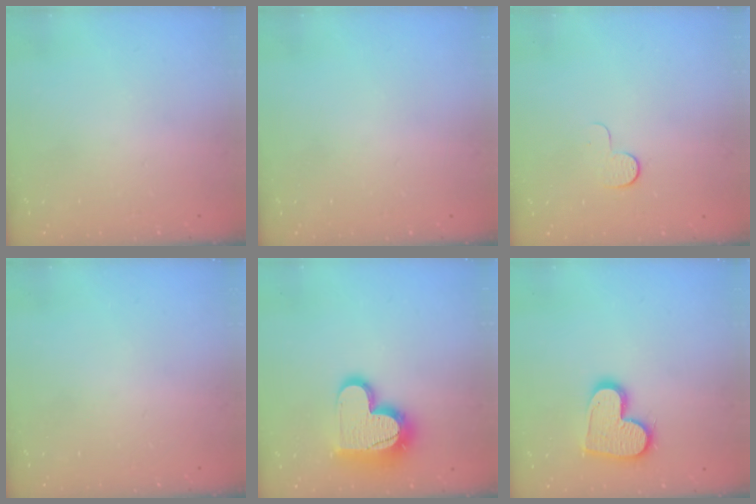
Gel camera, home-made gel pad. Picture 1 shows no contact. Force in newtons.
{"total": 0.0}
{"total": 5.1, "press": 5.0, "slide": 0.5}
{"total": 0.0}
{"total": 16.7, "press": 16.7, "slide": 1.4}
{"total": 14.9, "press": 14.9, "slide": 1.0}